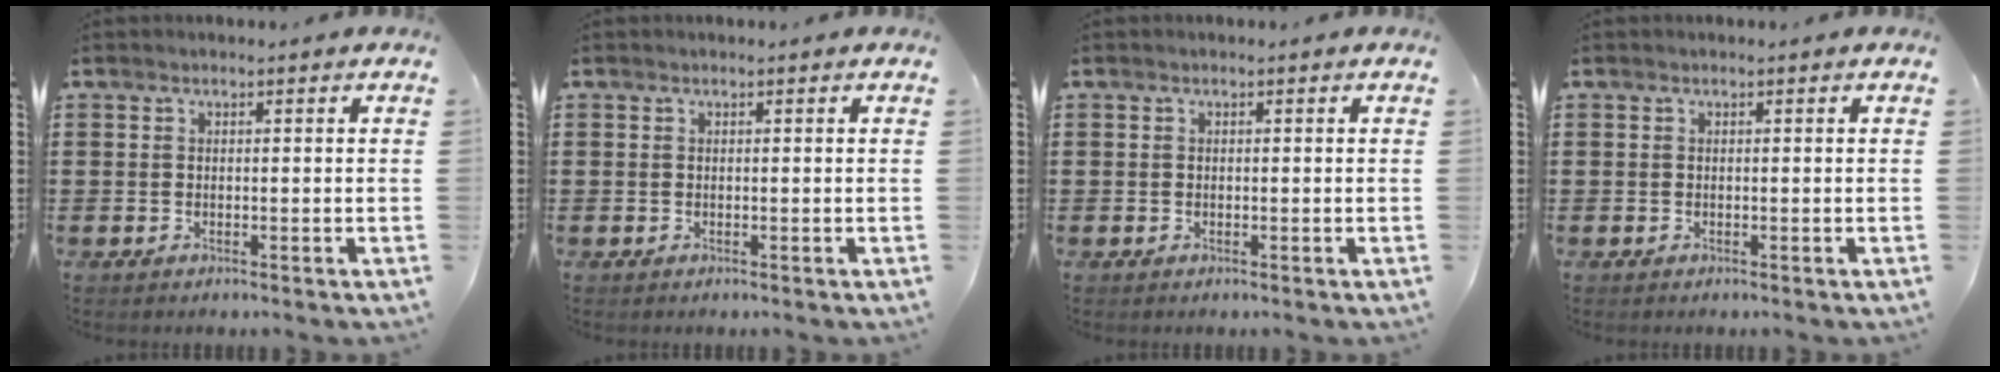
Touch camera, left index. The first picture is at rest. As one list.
[{"total": 0.0}, {"total": 0.0}, {"total": 0.0}]